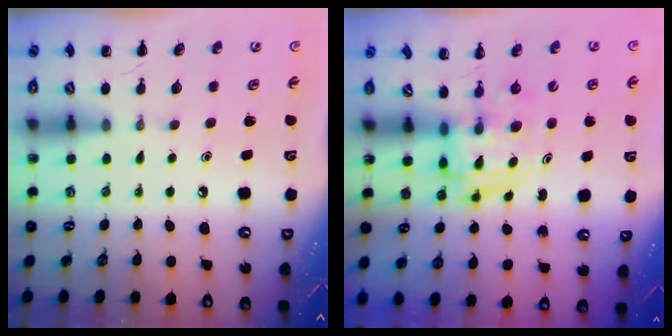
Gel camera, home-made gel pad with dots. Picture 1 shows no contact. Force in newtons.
{"total": 3.3, "press": 3.3, "slide": 0.5}